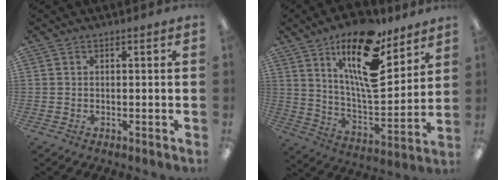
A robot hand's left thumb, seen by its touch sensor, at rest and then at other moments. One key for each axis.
{"total": 20.1, "fx": 12.1, "fy": 7.7, "fz": 14.0, "tx": -0.227, "ty": -0.069, "tz": 0.200}